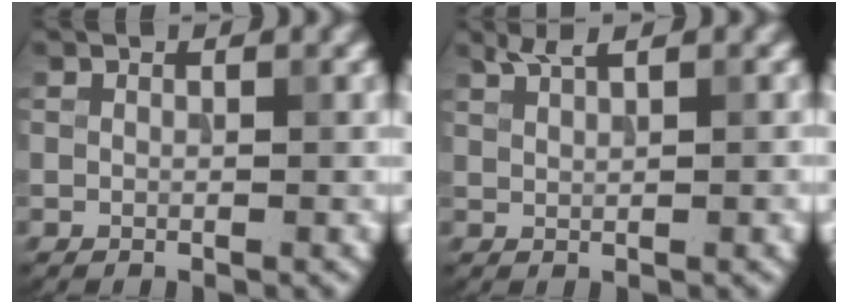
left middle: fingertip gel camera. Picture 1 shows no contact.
{"total": 2.2, "force": [1.5, 0.4, 1.6], "torque": [-0.025, 0.003, 0.033]}